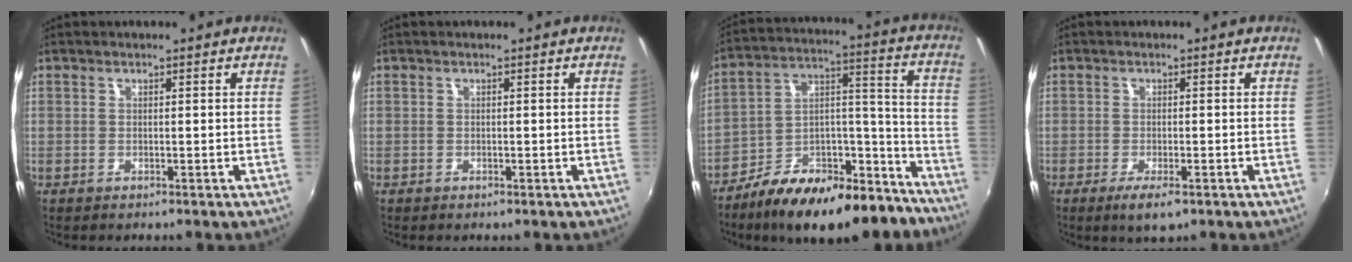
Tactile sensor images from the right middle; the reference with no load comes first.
{"total": 0.8, "force": [-0.4, 0.6, 0.2], "torque": [-0.004, -0.004, -0.007]}
{"total": 22.6, "force": [-16.7, 9.4, 12.1], "torque": [-0.185, 0.039, -0.238]}
{"total": 3.9, "force": [-2.4, 0.9, 3.0], "torque": [-0.067, -0.014, -0.040]}